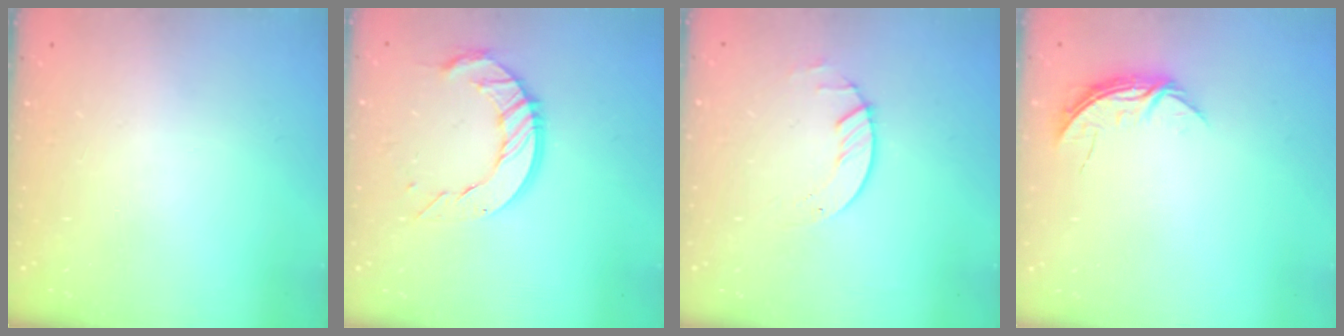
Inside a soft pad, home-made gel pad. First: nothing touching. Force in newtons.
{"total": 11.2, "press": 11.1, "slide": 0.9}
{"total": 2.7, "press": 2.7, "slide": 0.3}
{"total": 5.4, "press": 5.4, "slide": 0.6}